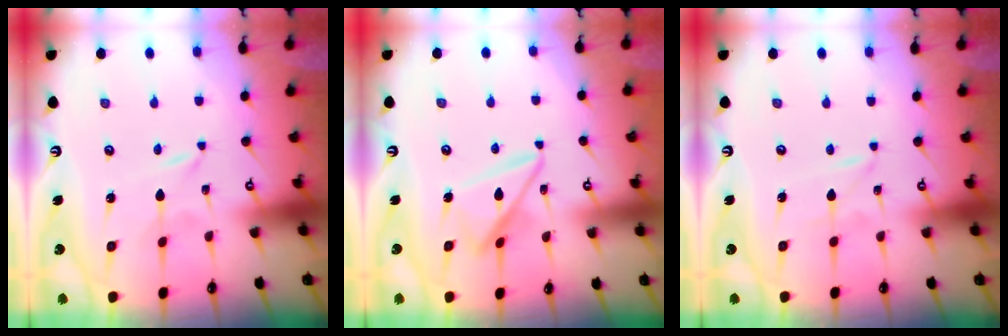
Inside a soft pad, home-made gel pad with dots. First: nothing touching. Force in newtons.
{"total": 12.0, "press": 11.9, "slide": 1.2}
{"total": 1.5, "press": 1.5, "slide": 0.2}